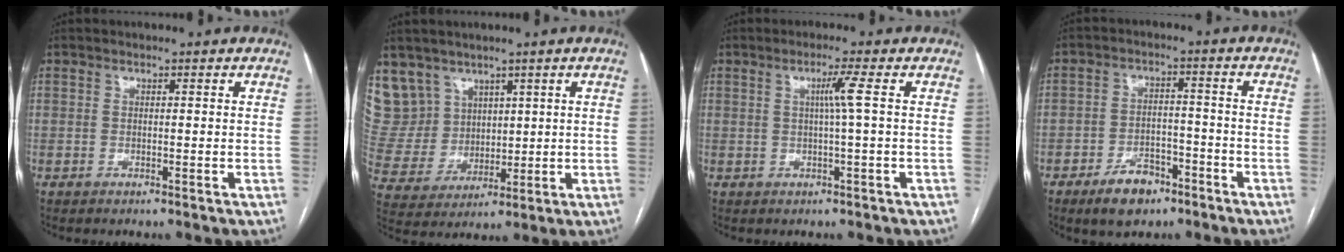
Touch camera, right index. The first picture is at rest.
{"total": 10.6, "force": [6.7, 8.2, 0.9], "torque": [-0.038, 0.035, 0.157]}
{"total": 2.9, "force": [0.4, -1.0, 2.7], "torque": [-0.049, 0.001, 0.009]}
{"total": 6.9, "force": [-4.7, 3.6, 3.6], "torque": [-0.067, 0.004, -0.074]}